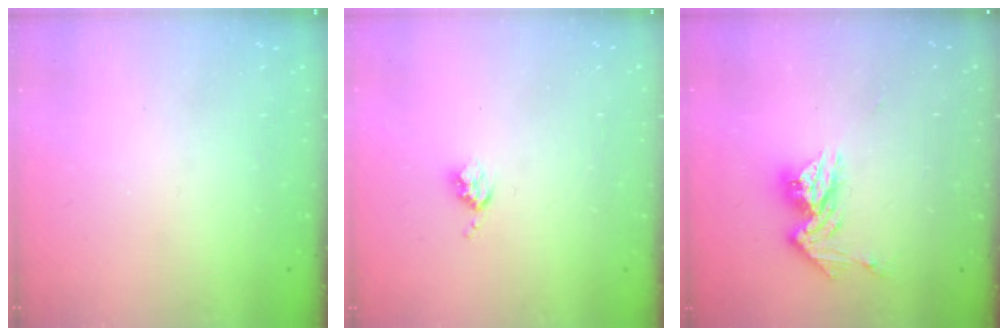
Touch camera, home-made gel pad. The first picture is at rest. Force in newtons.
{"total": 3.6, "press": 3.6, "slide": 0.4}
{"total": 11.2, "press": 11.2, "slide": 0.9}